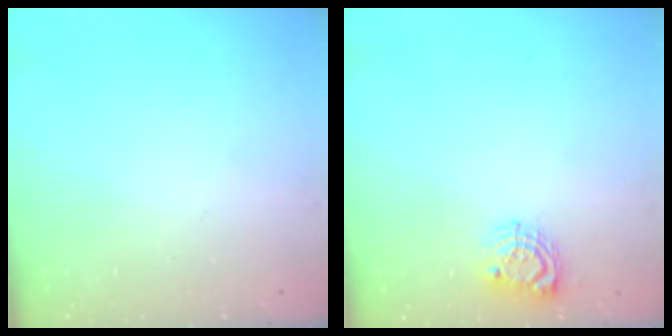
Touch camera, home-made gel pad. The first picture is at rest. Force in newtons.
{"total": 7.8, "press": 7.8, "slide": 0.2}